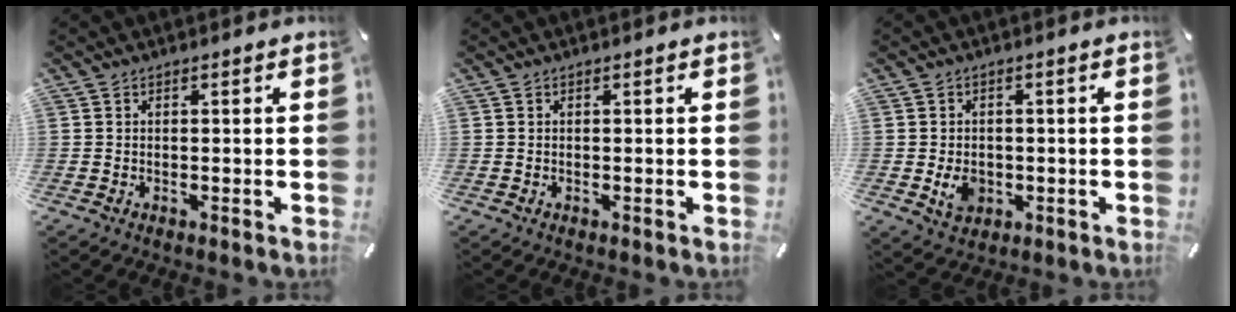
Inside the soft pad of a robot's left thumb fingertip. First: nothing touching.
{"total": 0.0}
{"total": 5.3, "force": [-1.0, 4.3, 3.0], "torque": [-0.047, -0.003, -0.019]}